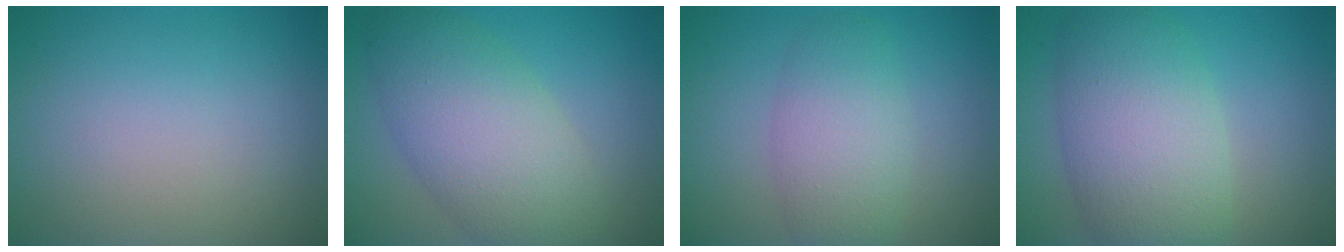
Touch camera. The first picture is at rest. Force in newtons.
{"total": 7.8, "press": 7.8, "slide": 0.6}
{"total": 4.6, "press": 4.6, "slide": 0.3}
{"total": 8.6, "press": 8.6, "slide": 0.4}